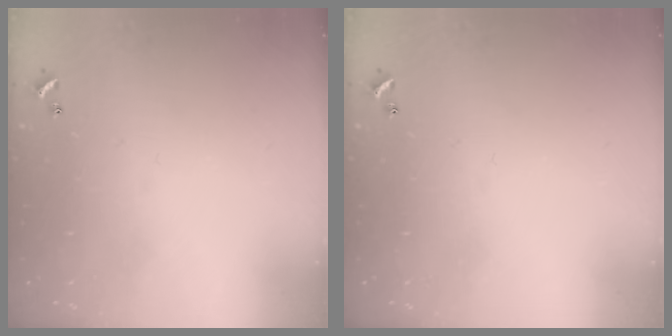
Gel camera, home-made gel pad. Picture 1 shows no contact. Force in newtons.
{"total": 0.0}